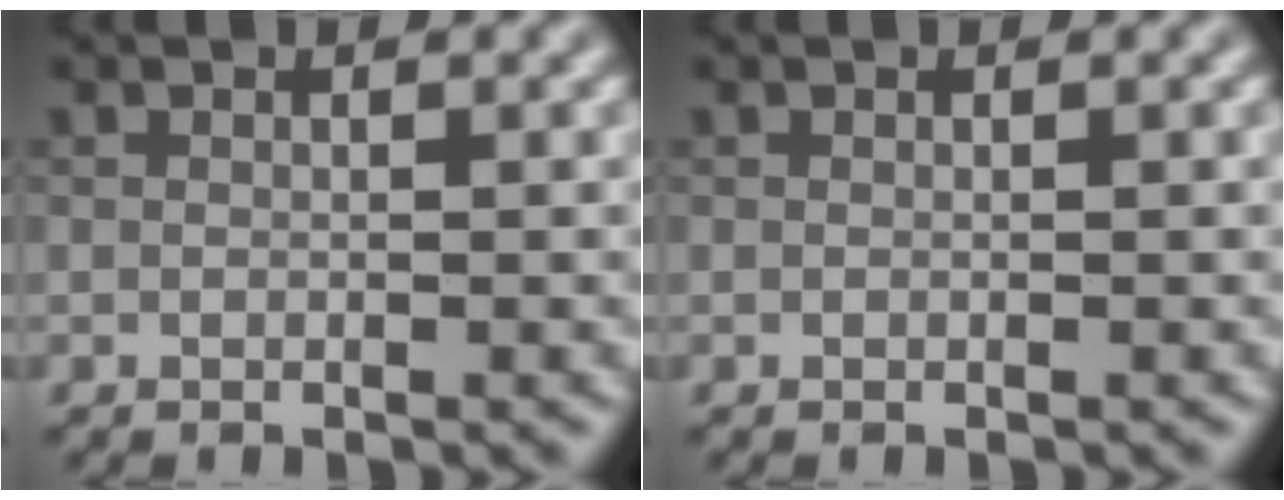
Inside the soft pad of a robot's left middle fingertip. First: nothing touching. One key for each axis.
{"total": 0.0}